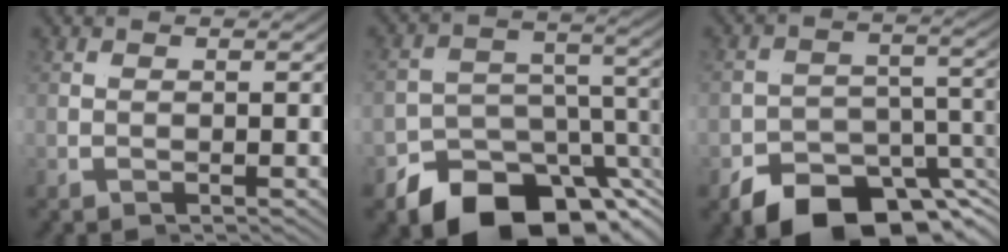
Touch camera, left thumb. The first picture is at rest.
{"total": 8.3, "force": [-6.7, 2.7, 4.2], "torque": [-0.049, 0.002, -0.112]}
{"total": 7.8, "force": [-6.0, 3.4, 3.7], "torque": [-0.054, -0.018, -0.094]}